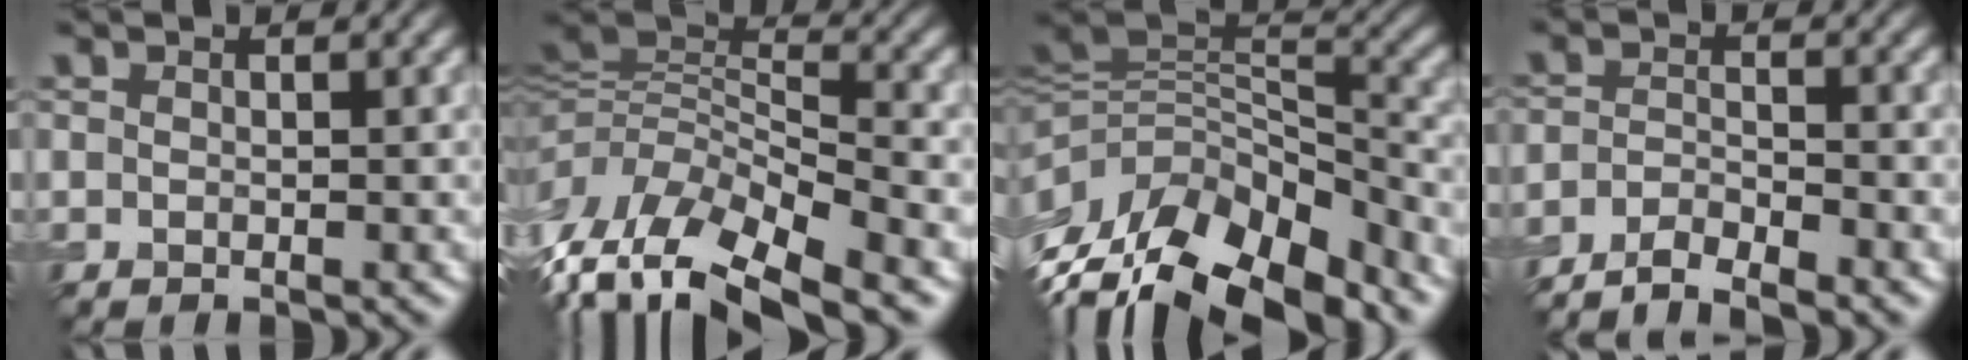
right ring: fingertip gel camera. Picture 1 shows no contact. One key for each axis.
{"total": 13.6, "fx": -7.8, "fy": 5.7, "fz": 9.5, "tx": -0.204, "ty": 0.006, "tz": -0.125}
{"total": 12.7, "fx": -6.3, "fy": 7.1, "fz": 8.4, "tx": -0.189, "ty": 0.007, "tz": -0.101}
{"total": 4.7, "fx": -4.1, "fy": 1.0, "fz": 2.2, "tx": -0.038, "ty": 0.001, "tz": -0.079}